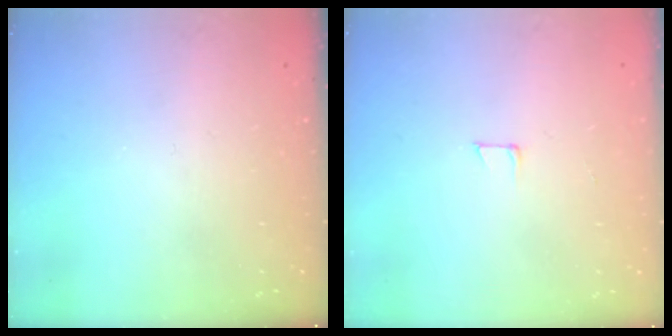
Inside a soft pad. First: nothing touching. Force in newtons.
{"total": 4.4, "press": 4.4, "slide": 0.3}